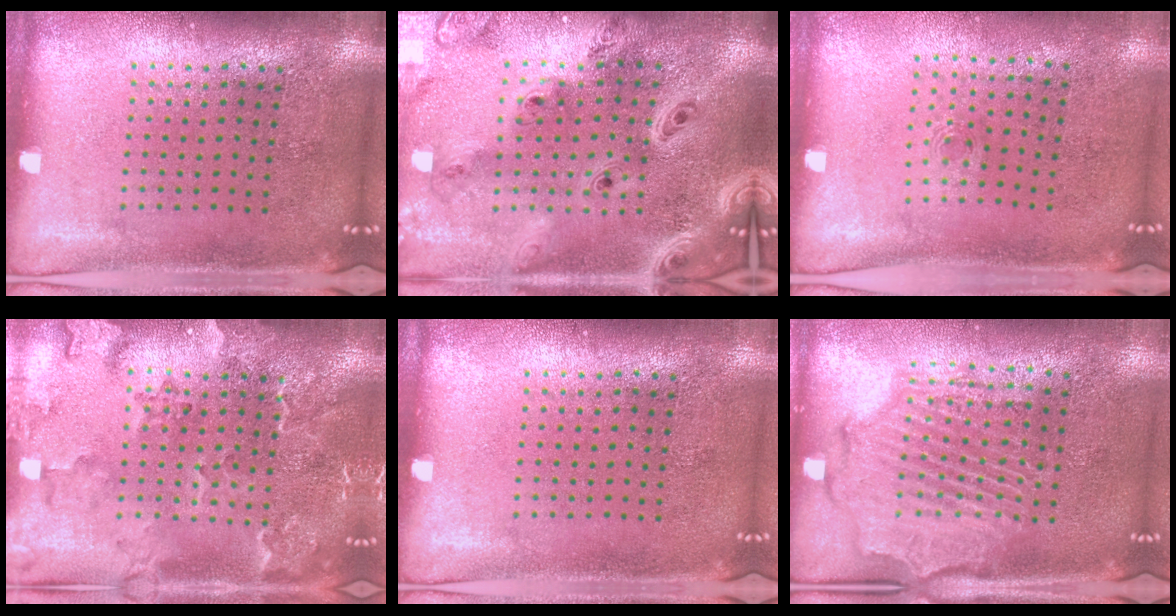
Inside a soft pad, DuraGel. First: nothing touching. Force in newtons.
{"total": 4.1, "press": 3.1, "slide": 2.7}
{"total": 0.6, "press": 0.3, "slide": 0.5}
{"total": 2.4, "press": 2.2, "slide": 1.0}
{"total": 0.0}
{"total": 2.1, "press": 2.0, "slide": 0.6}